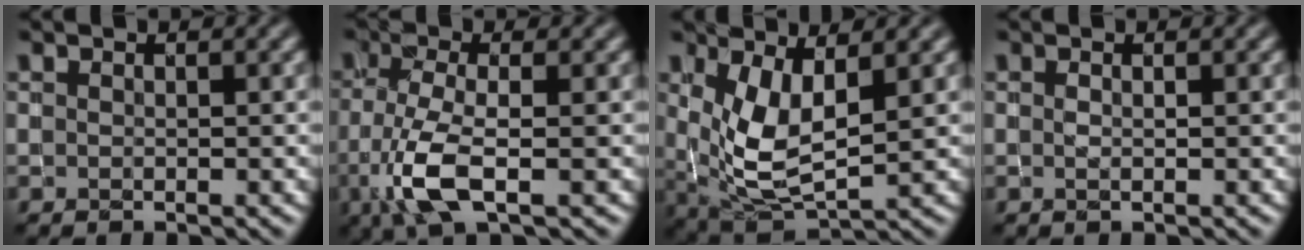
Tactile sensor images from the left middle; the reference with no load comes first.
{"total": 5.0, "force": [-2.0, 1.5, 4.4], "torque": [-0.100, -0.005, -0.040]}
{"total": 5.6, "force": [1.1, 2.6, 4.9], "torque": [-0.107, -0.016, 0.030]}
{"total": 0.0}